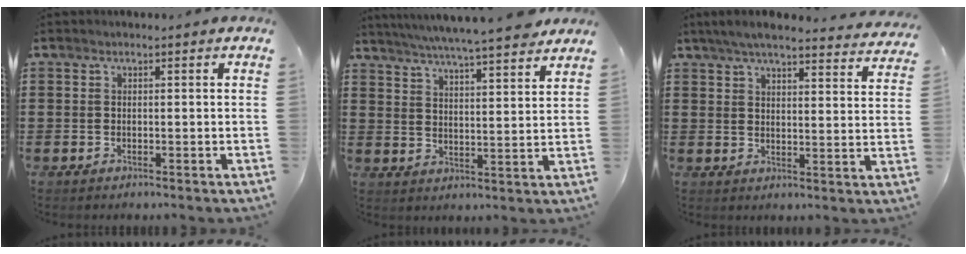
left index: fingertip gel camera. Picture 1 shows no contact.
{"total": 5.7, "force": [5.3, -0.5, 2.0], "torque": [-0.058, -0.033, 0.091]}
{"total": 5.3, "force": [4.7, 0.2, 2.2], "torque": [-0.060, -0.020, 0.083]}